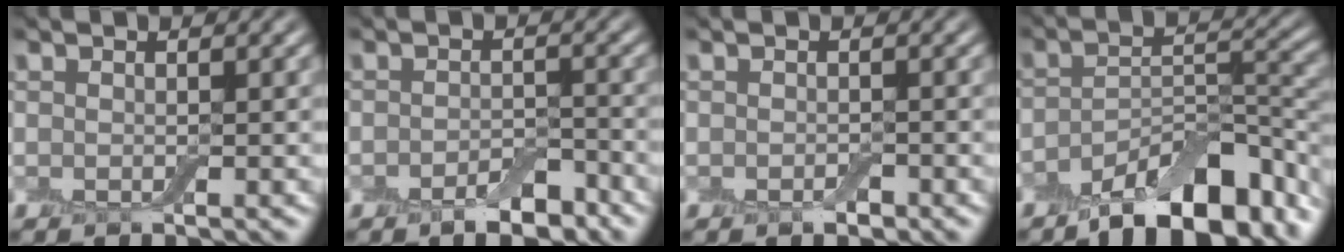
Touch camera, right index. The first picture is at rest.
{"total": 3.2, "force": [-2.1, 1.4, 2.0], "torque": [-0.028, 0.003, -0.035]}
{"total": 0.8, "force": [-0.5, 0.5, 0.6], "torque": [-0.008, -0.001, -0.006]}
{"total": 10.5, "force": [-7.0, 3.9, 6.7], "torque": [-0.097, -0.002, -0.116]}